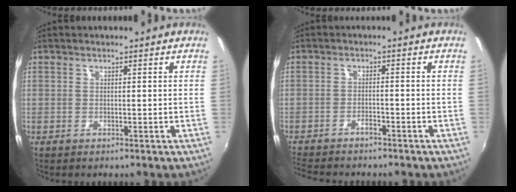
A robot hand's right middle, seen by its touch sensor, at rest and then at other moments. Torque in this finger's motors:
{"motor_torque": [1.04, -1.09, 0.13, 0.05]}